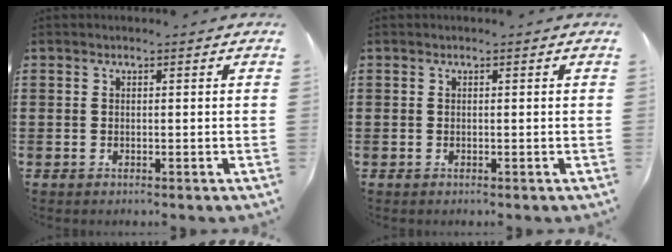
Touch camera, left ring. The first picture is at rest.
{"total": 0.0}